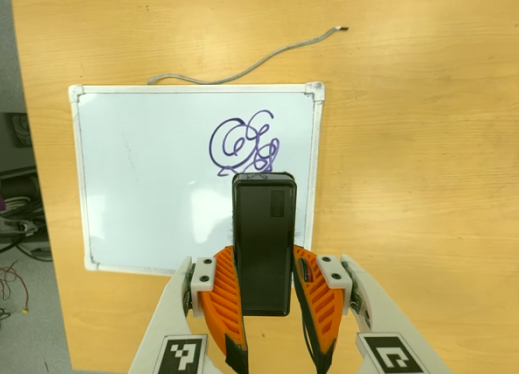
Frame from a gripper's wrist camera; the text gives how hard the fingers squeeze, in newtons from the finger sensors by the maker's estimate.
{"total": 5.9, "left": 4.0, "right": 7.7}